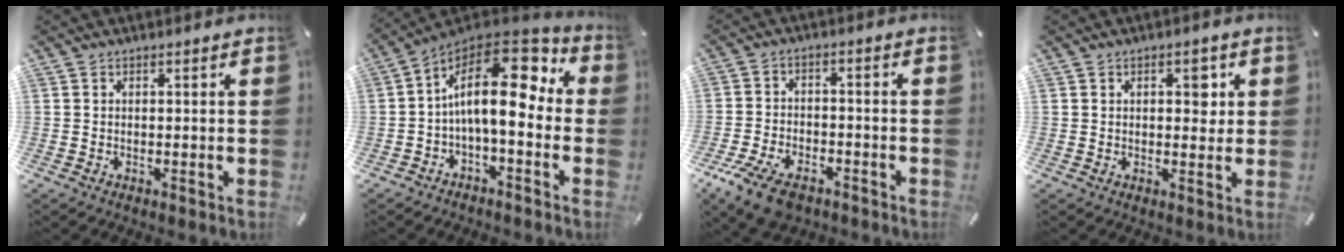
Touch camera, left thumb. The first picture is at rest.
{"total": 17.2, "force": [2.8, 8.6, 14.6], "torque": [-0.248, -0.030, 0.047]}
{"total": 8.7, "force": [-5.5, 4.6, 4.9], "torque": [-0.107, 0.019, -0.102]}
{"total": 4.6, "force": [1.4, 2.8, 3.4], "torque": [-0.025, -0.011, 0.011]}